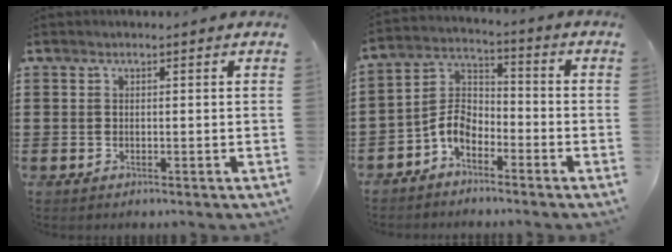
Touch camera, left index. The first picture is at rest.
{"total": 5.9, "force": [-3.9, 3.3, 2.9], "torque": [-0.084, 0.000, -0.088]}